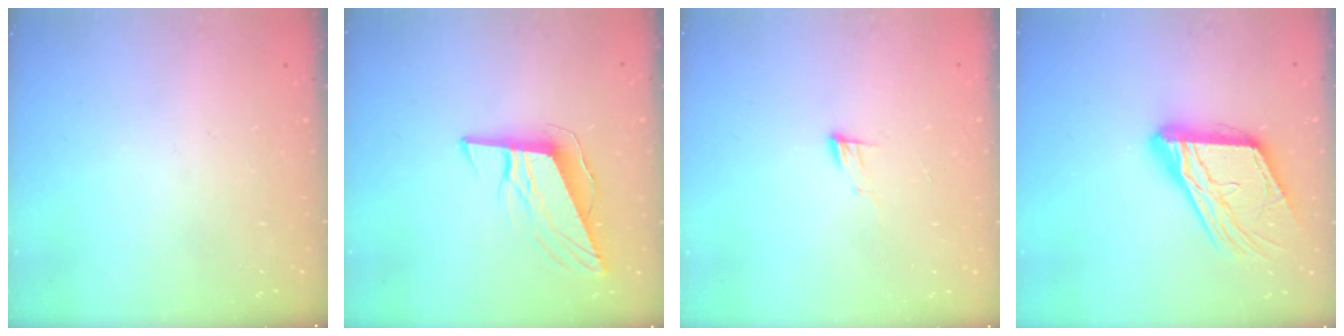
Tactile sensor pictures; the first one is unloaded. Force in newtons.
{"total": 10.7, "press": 10.2, "slide": 3.3}
{"total": 6.3, "press": 6.2, "slide": 0.5}
{"total": 17.4, "press": 17.3, "slide": 1.9}